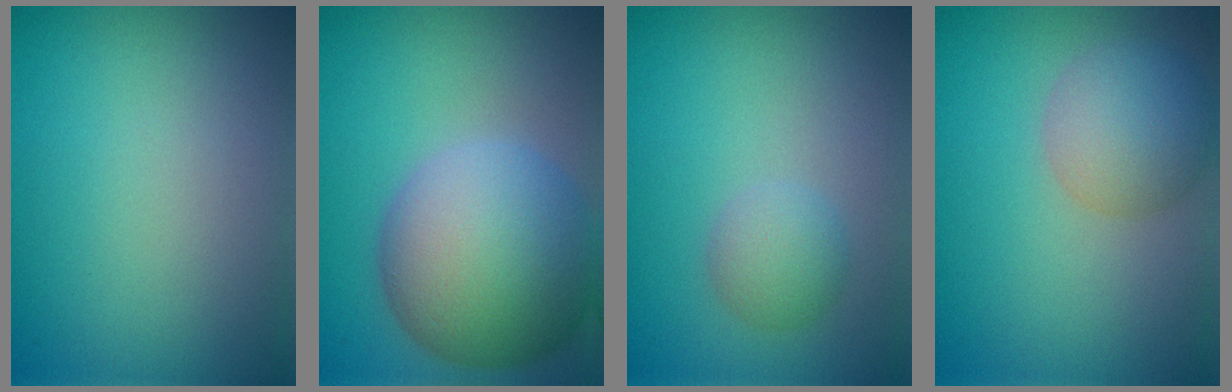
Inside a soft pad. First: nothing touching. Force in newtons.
{"total": 11.4, "press": 11.4, "slide": 0.6}
{"total": 2.2, "press": 2.2, "slide": 0.1}
{"total": 4.5, "press": 4.5, "slide": 0.2}